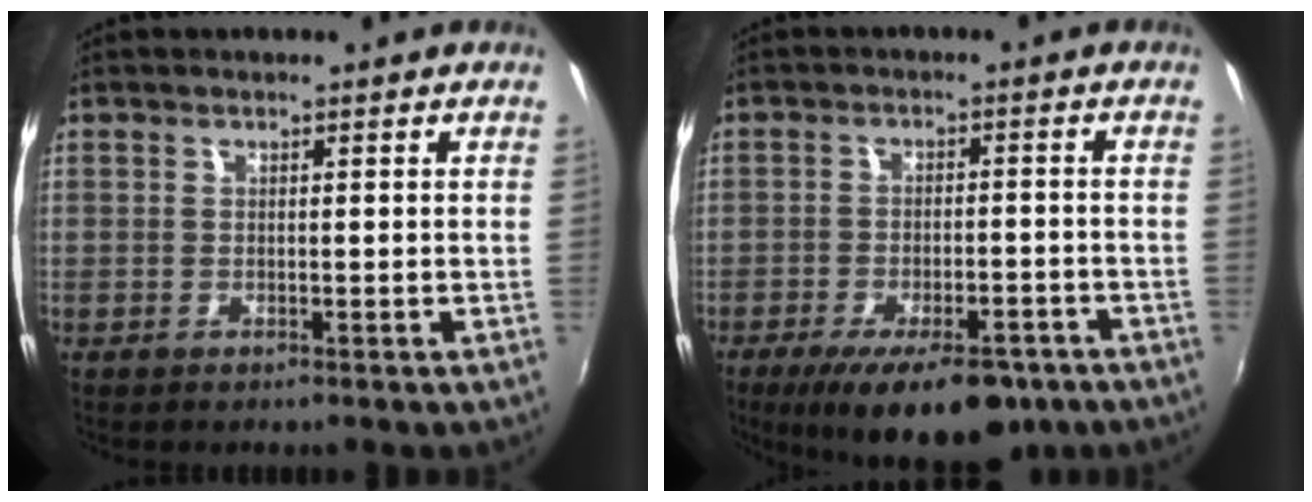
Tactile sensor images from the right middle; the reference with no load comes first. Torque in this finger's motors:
{"motor_torque": [1.33, -0.81, 0.28, 0.11]}